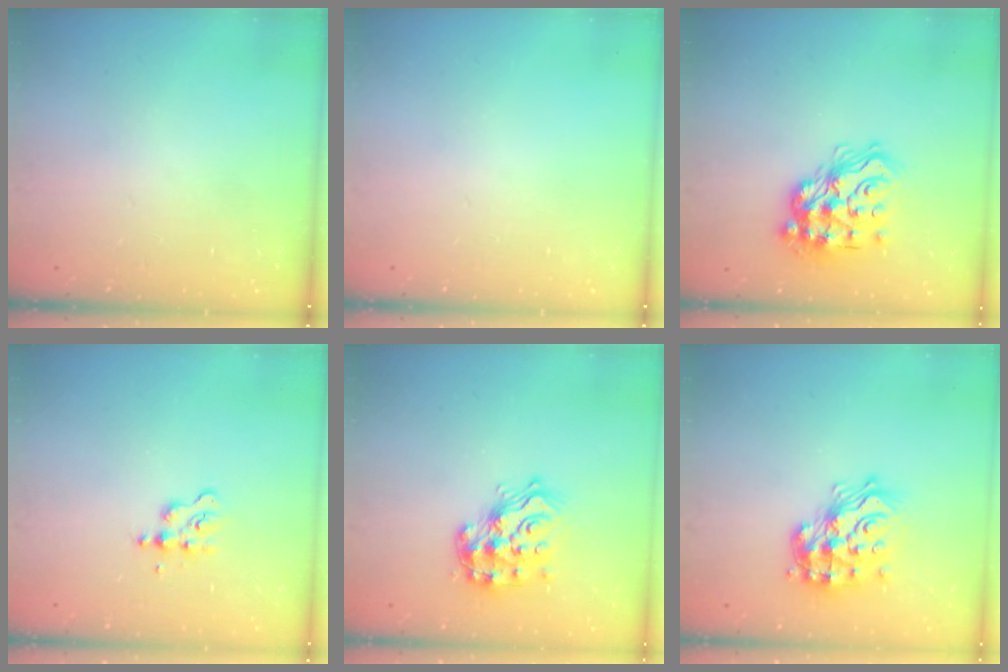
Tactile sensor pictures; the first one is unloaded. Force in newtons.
{"total": 0.0}
{"total": 17.8, "press": 17.7, "slide": 1.8}
{"total": 2.7, "press": 2.6, "slide": 0.4}
{"total": 16.1, "press": 16.0, "slide": 1.1}
{"total": 18.4, "press": 18.4, "slide": 1.0}